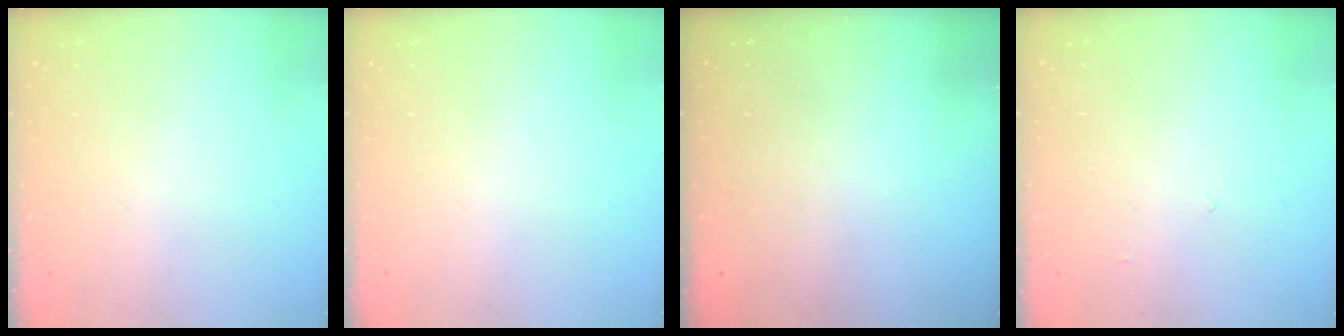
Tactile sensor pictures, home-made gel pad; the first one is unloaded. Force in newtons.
{"total": 0.0}
{"total": 3.0, "press": 3.0, "slide": 0.1}
{"total": 7.1, "press": 7.1, "slide": 0.5}